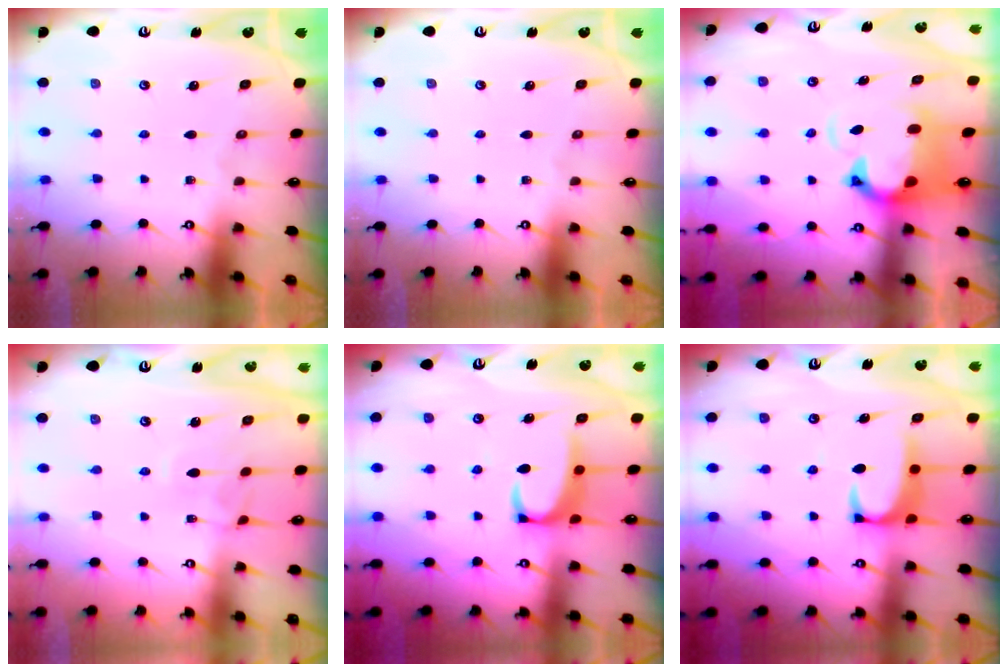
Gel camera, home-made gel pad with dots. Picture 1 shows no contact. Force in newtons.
{"total": 0.0}
{"total": 3.1, "press": 2.8, "slide": 1.4}
{"total": 3.0, "press": 3.0, "slide": 0.2}
{"total": 3.5, "press": 3.4, "slide": 0.7}
{"total": 2.0, "press": 1.9, "slide": 0.6}